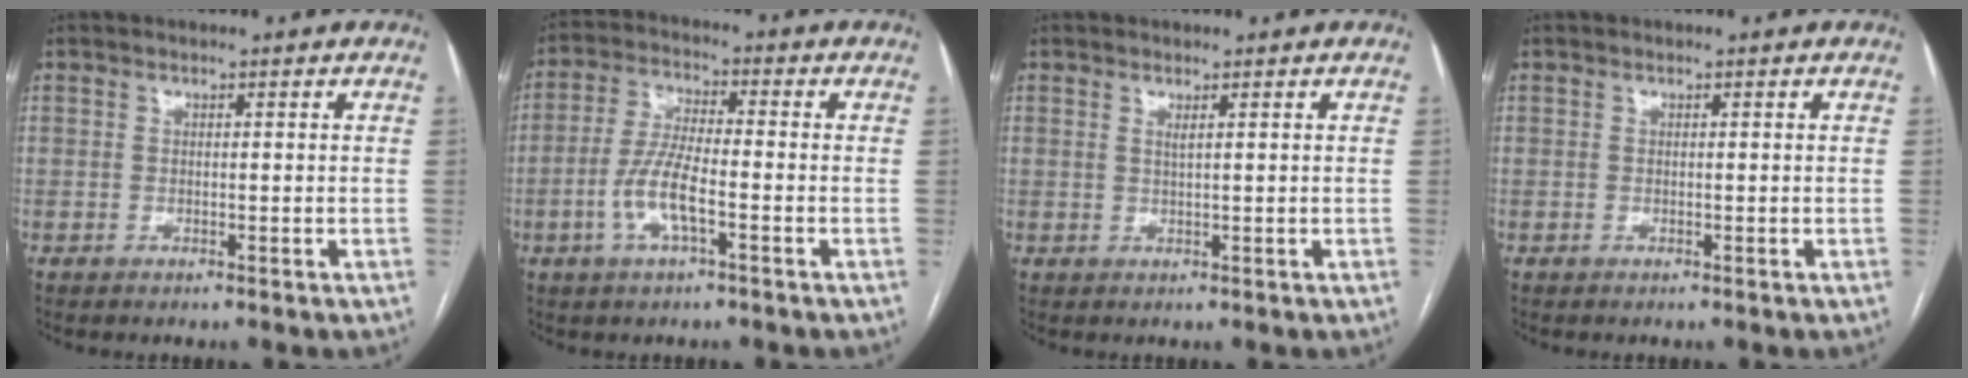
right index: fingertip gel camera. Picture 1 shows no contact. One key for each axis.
{"total": 7.6, "fx": -2.6, "fy": 1.7, "fz": 7.0, "tx": -0.148, "ty": 0.004, "tz": -0.052}
{"total": 1.0, "fx": 0.5, "fy": 0.0, "fz": 0.8, "tx": -0.020, "ty": -0.005, "tz": 0.011}
{"total": 0.0}